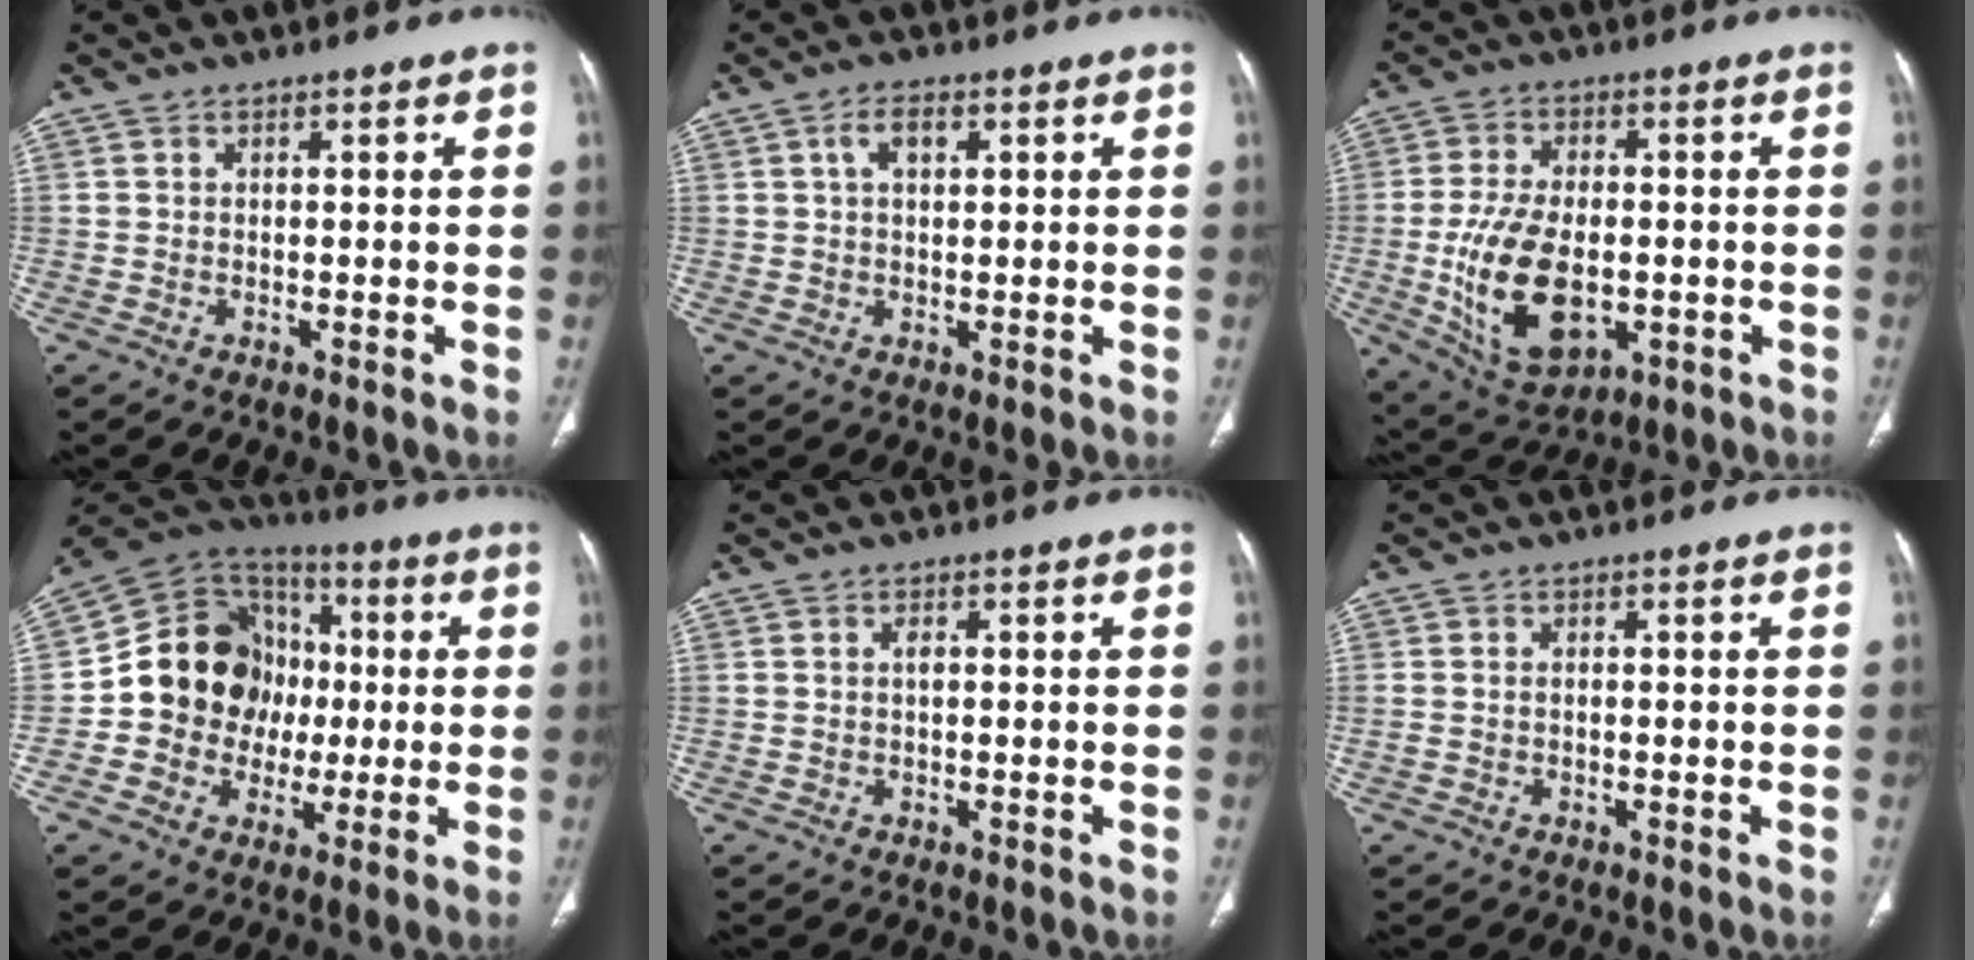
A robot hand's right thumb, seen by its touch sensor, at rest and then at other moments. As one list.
[{"total": 3.9, "force": [1.4, 2.0, 3.0], "torque": [-0.051, 0.007, 0.025]}, {"total": 15.7, "force": [-2.9, 8.9, 12.5], "torque": [-0.222, -0.002, -0.032]}, {"total": 18.2, "force": [-0.3, 15.6, 9.2], "torque": [-0.111, 0.034, -0.007]}, {"total": 1.0, "force": [0.2, 0.5, 0.8], "torque": [-0.015, 0.001, 0.001]}, {"total": 0.8, "force": [-0.1, 0.6, 0.5], "torque": [-0.016, 0.007, 0.001]}]